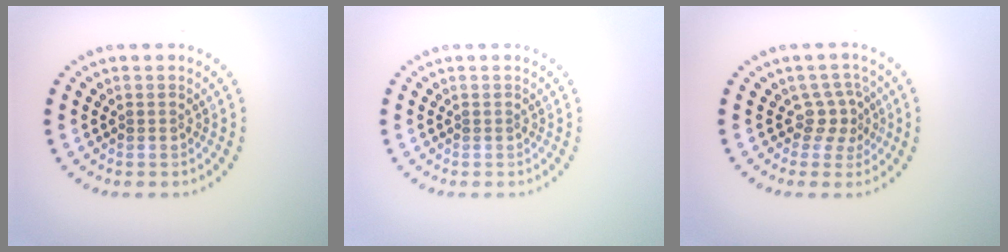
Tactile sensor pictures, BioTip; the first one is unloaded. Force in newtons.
{"total": 0.0}
{"total": 2.4, "press": 1.6, "slide": 1.8}